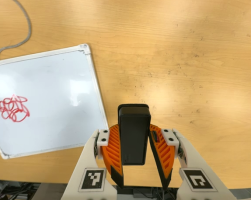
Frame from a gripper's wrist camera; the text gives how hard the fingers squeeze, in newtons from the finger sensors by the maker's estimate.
{"total": 6.1, "left": 5.1, "right": 7.0}